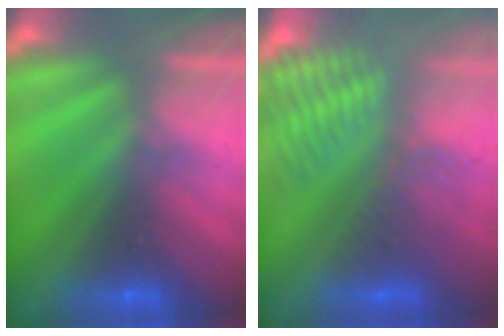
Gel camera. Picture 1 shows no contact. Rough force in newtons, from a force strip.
{"total": 4.6}